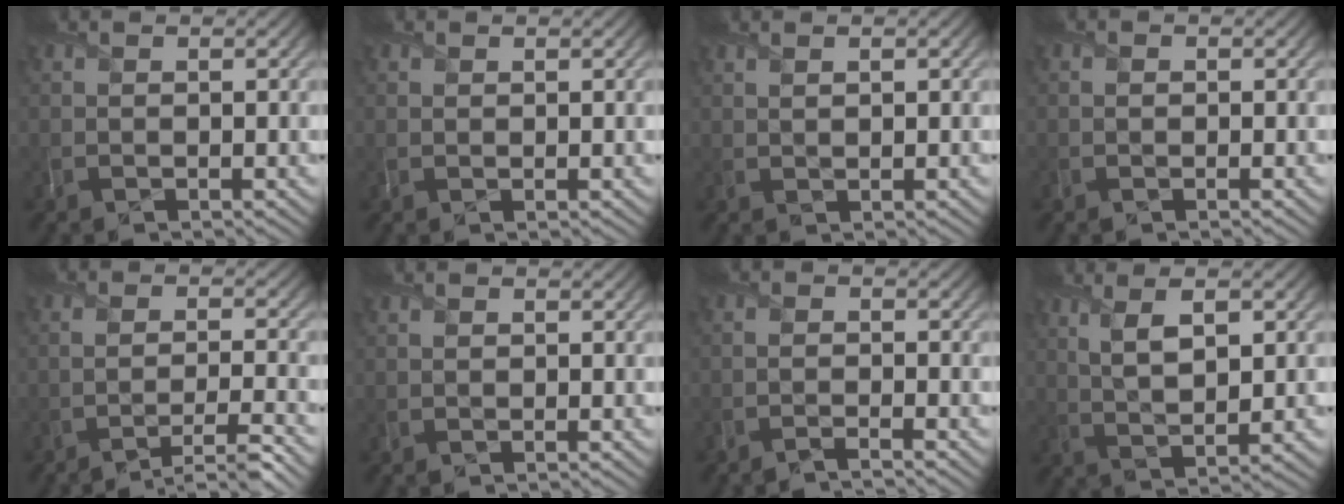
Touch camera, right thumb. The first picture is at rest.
{"total": 0.6, "force": [0.5, 0.2, 0.1], "torque": [-0.001, 0.002, 0.010]}
{"total": 1.1, "force": [0.7, 0.2, 0.8], "torque": [-0.017, 0.004, 0.016]}
{"total": 0.9, "force": [0.1, 0.7, 0.5], "torque": [-0.006, -0.002, 0.004]}
{"total": 5.3, "force": [-3.7, 0.9, 3.8], "torque": [-0.061, 0.006, -0.066]}
{"total": 0.6, "force": [0.2, 0.5, 0.3], "torque": [-0.002, 0.000, 0.006]}
{"total": 1.8, "force": [-1.6, 0.1, 0.9], "torque": [-0.012, 0.002, -0.041]}
{"total": 6.5, "force": [2.5, 2.0, 5.6], "torque": [-0.114, 0.005, 0.051]}